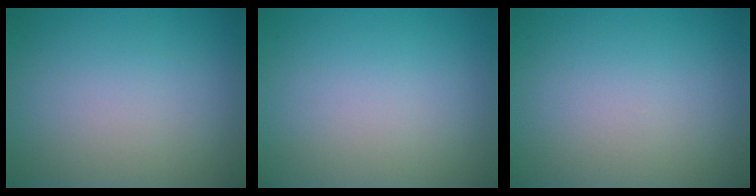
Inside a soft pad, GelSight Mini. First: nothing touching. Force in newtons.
{"total": 0.0}
{"total": 0.0}